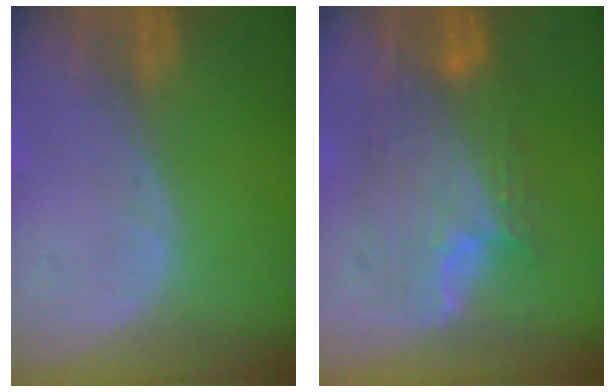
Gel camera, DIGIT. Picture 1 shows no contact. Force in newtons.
{"total": 8.7, "press": 8.7, "slide": 0.3}